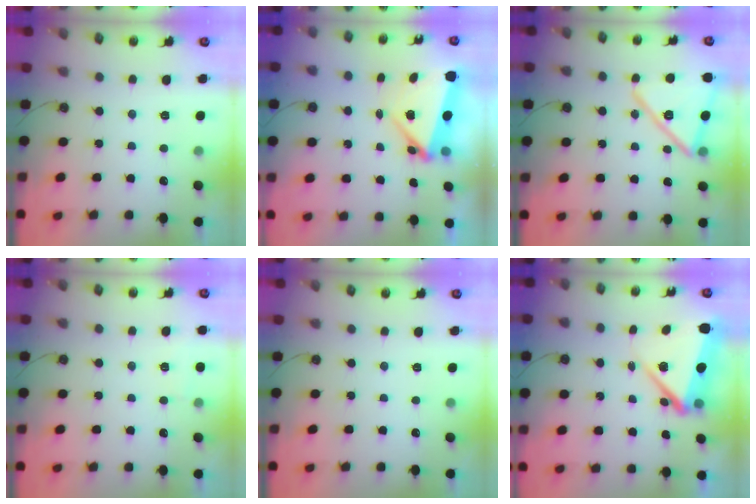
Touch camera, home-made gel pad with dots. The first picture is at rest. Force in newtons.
{"total": 5.3, "press": 5.3, "slide": 0.9}
{"total": 16.5, "press": 16.4, "slide": 1.0}
{"total": 2.2, "press": 2.1, "slide": 0.3}
{"total": 0.0}
{"total": 8.0, "press": 7.9, "slide": 1.3}